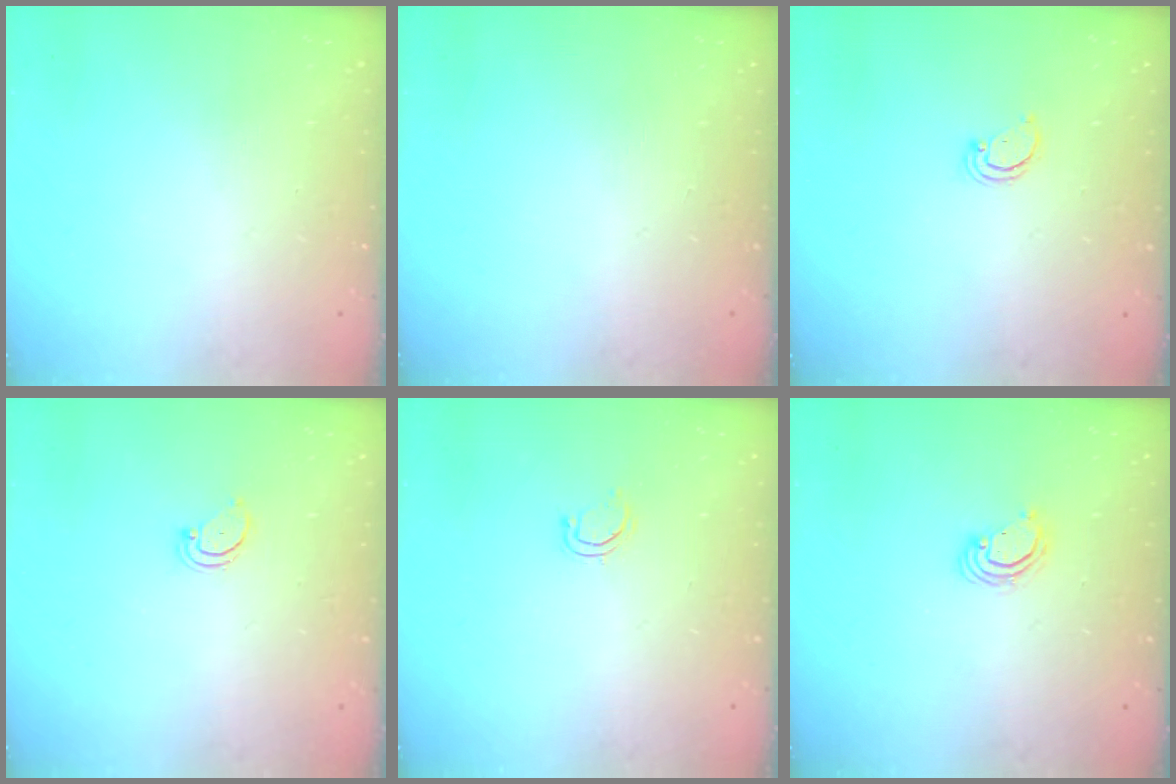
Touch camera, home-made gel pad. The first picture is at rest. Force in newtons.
{"total": 0.0}
{"total": 2.2, "press": 2.2, "slide": 0.1}
{"total": 1.9, "press": 1.9, "slide": 0.2}
{"total": 4.3, "press": 4.2, "slide": 1.0}
{"total": 3.9, "press": 3.9, "slide": 0.2}